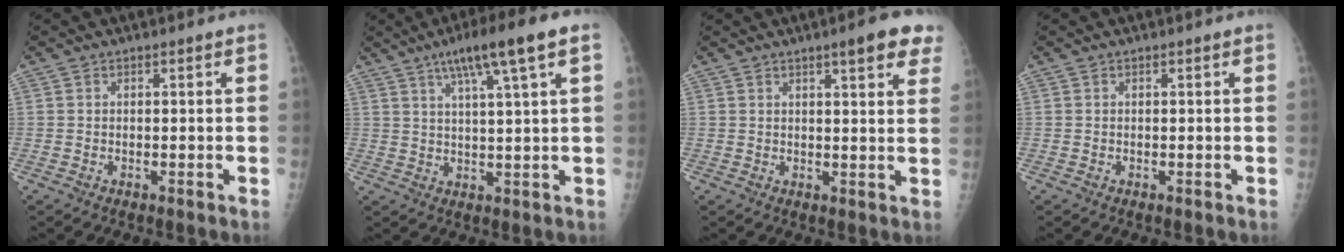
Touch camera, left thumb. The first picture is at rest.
{"total": 10.5, "force": [5.3, 0.4, 9.0], "torque": [-0.152, -0.002, 0.088]}
{"total": 8.1, "force": [5.0, 1.6, 6.1], "torque": [-0.059, -0.014, 0.055]}
{"total": 0.0}